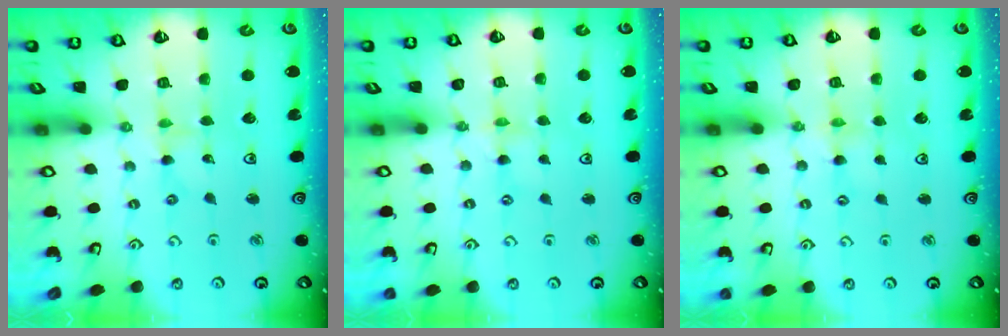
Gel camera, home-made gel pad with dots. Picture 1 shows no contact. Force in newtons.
{"total": 0.0}
{"total": 2.2, "press": 2.2, "slide": 0.4}